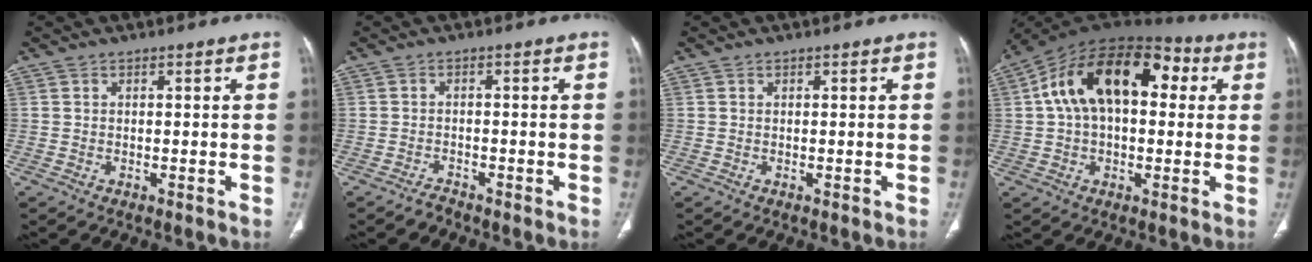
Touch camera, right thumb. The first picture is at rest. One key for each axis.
{"total": 1.5, "fx": -1.4, "fy": 0.5, "fz": 0.1, "tx": -0.004, "ty": 0.004, "tz": -0.026}
{"total": 0.0}
{"total": 20.6, "fx": 4.4, "fy": 12.2, "fz": 15.9, "tx": -0.248, "ty": 0.046, "tz": 0.062}